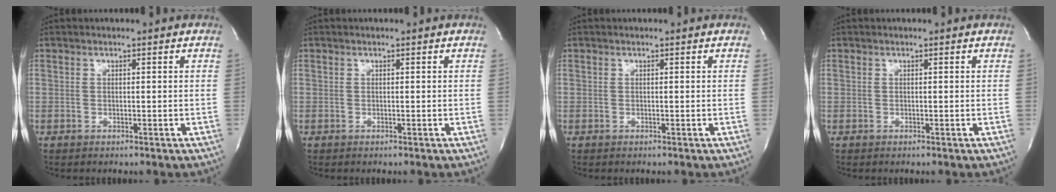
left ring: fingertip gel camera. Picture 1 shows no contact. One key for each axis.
{"total": 0.0}
{"total": 0.0}
{"total": 0.0}